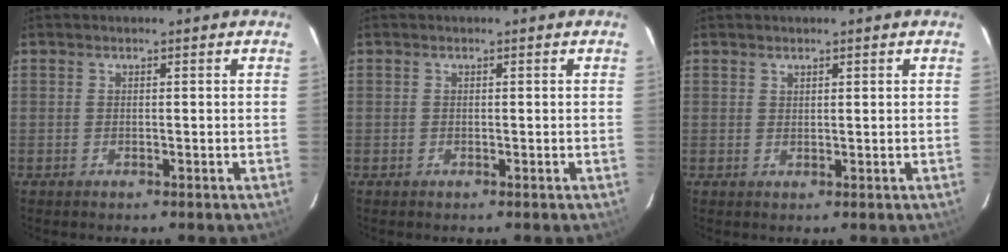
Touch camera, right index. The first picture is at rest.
{"total": 0.0}
{"total": 0.9, "force": [0.8, 0.3, 0.4], "torque": [-0.006, 0.001, 0.015]}